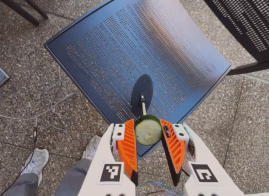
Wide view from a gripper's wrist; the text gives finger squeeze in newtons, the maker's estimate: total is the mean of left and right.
{"total": 9.3, "left": 8.7, "right": 9.8}